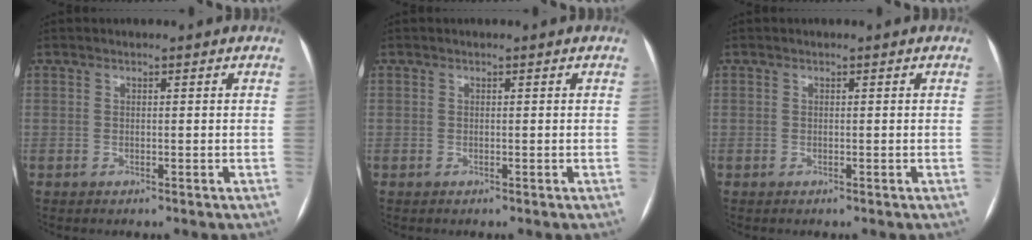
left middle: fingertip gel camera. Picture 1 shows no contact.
{"total": 0.0}
{"total": 0.0}